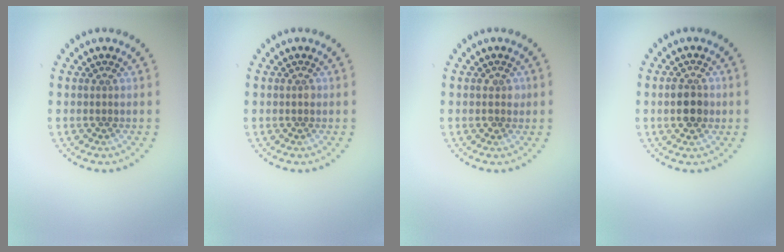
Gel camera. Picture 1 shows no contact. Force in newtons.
{"total": 0.5, "press": 0.5, "slide": 0.1}
{"total": 1.1, "press": 1.0, "slide": 0.3}
{"total": 2.9, "press": 2.9, "slide": 0.2}